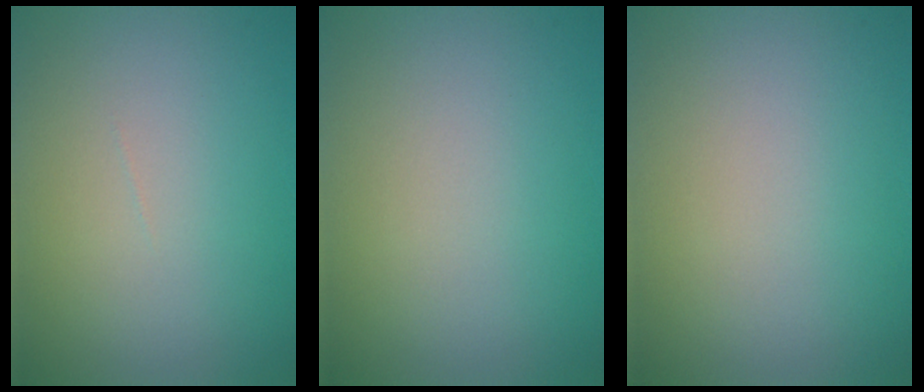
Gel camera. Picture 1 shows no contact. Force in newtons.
{"total": 0.0}
{"total": 0.0}